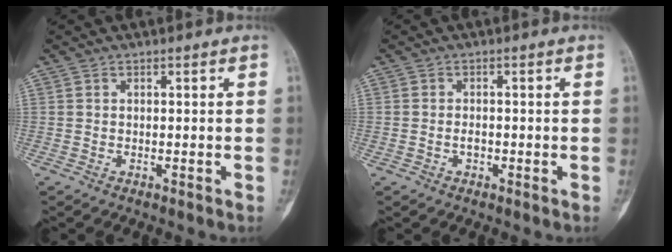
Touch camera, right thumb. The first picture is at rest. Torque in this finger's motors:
{"motor_torque": [0.10, -0.23, -0.16, 0.05, -0.02]}